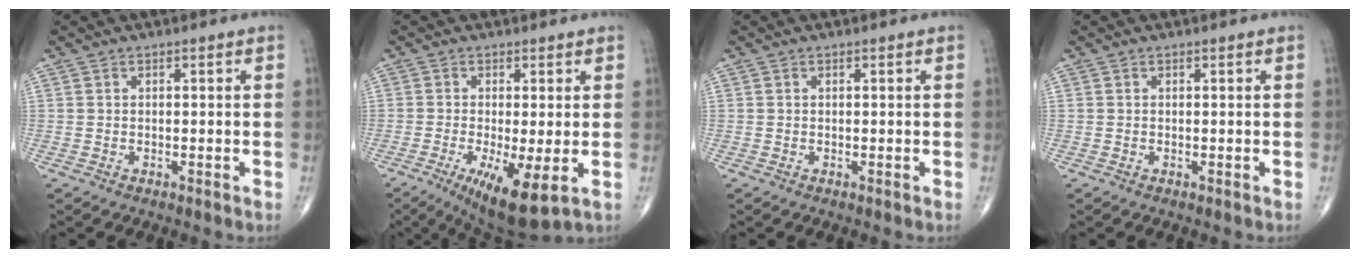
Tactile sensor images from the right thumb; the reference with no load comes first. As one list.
[{"total": 10.0, "force": [-3.0, 2.5, 9.2], "torque": [-0.158, -0.023, -0.042]}, {"total": 0.0}, {"total": 0.0}]